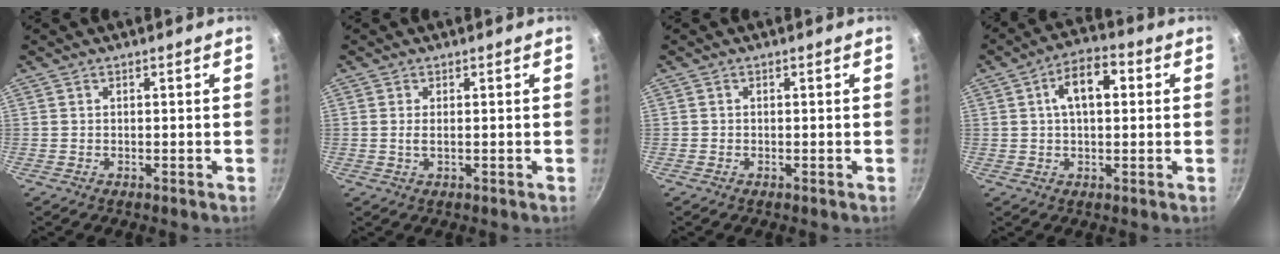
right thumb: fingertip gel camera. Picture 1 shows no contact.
{"total": 1.4, "force": [0.1, 0.4, 1.3], "torque": [-0.030, -0.002, 0.001]}
{"total": 0.0}
{"total": 9.2, "force": [1.9, 4.9, 7.5], "torque": [-0.101, 0.019, 0.021]}